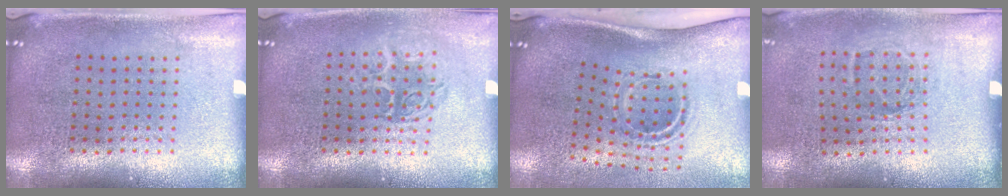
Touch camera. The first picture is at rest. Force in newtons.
{"total": 1.1, "press": 1.0, "slide": 0.5}
{"total": 2.2, "press": 1.2, "slide": 1.8}
{"total": 1.2, "press": 0.8, "slide": 0.8}